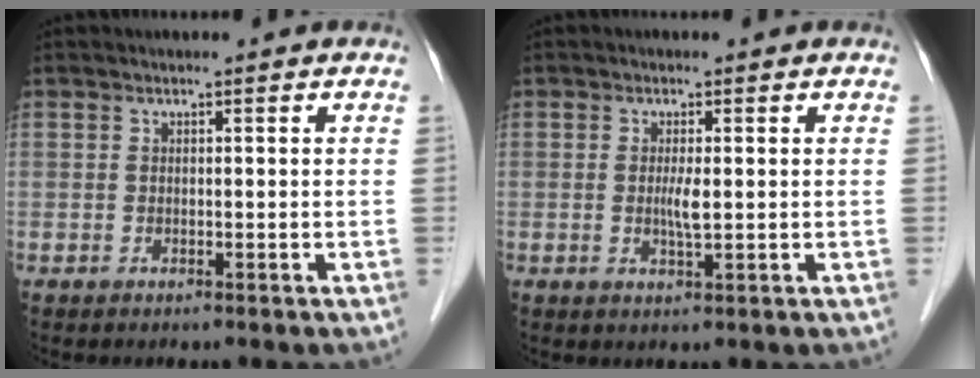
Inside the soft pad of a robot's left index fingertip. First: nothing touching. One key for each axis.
{"total": 2.3, "fx": 0.1, "fy": 0.2, "fz": 2.3, "tx": -0.049, "ty": -0.004, "tz": 0.003}